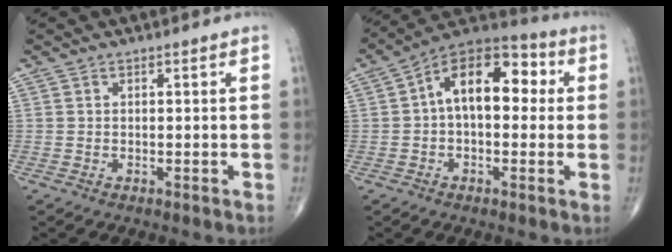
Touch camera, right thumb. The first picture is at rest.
{"total": 16.0, "force": [2.2, 8.9, 13.2], "torque": [-0.183, 0.049, 0.023]}